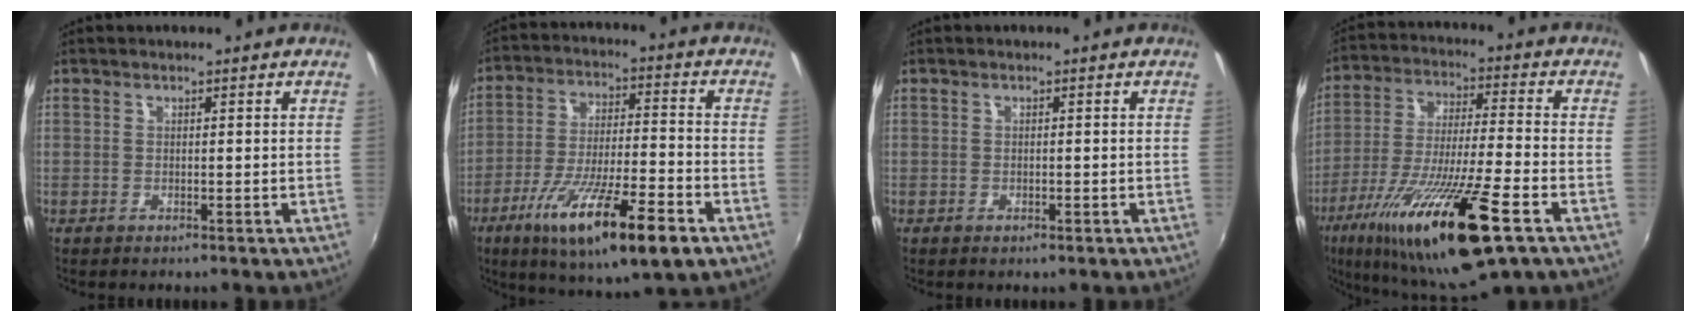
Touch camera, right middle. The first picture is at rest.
{"total": 19.9, "force": [-10.7, 3.8, 16.3], "torque": [-0.295, -0.046, -0.178]}
{"total": 1.2, "force": [-0.7, 0.6, 0.8], "torque": [-0.012, -0.002, -0.011]}
{"total": 23.3, "force": [-12.9, 3.6, 19.0], "torque": [-0.364, -0.054, -0.227]}